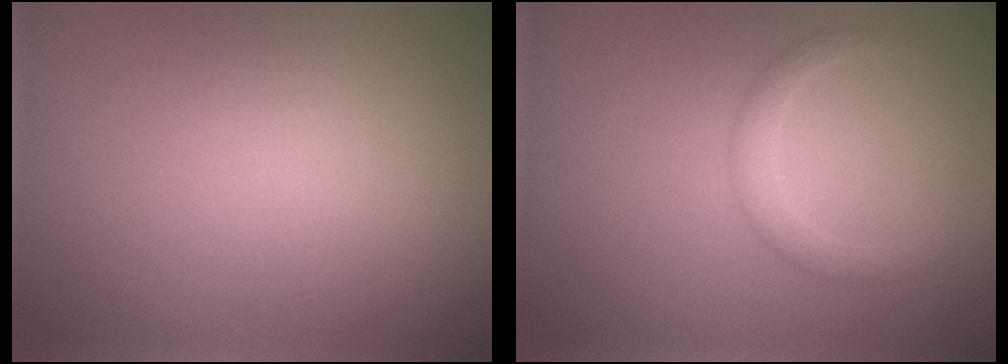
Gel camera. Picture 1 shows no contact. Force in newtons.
{"total": 1.7, "press": 1.7, "slide": 0.1}